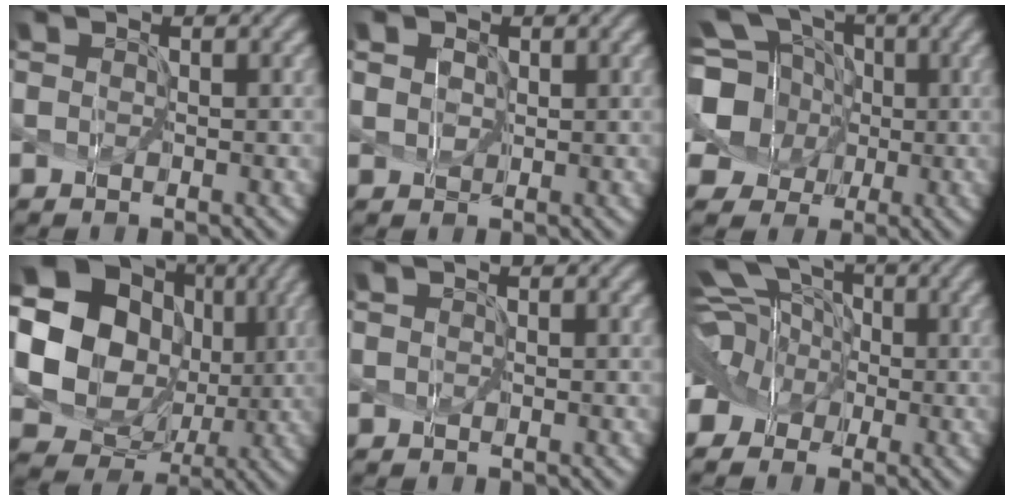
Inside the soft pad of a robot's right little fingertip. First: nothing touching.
{"total": 3.9, "force": [1.8, 2.9, 1.8], "torque": [-0.025, 0.032, 0.003]}
{"total": 8.7, "force": [1.0, 7.7, 4.0], "torque": [-0.098, 0.008, -0.017]}
{"total": 16.1, "force": [2.7, 13.9, 7.7], "torque": [-0.173, 0.005, 0.043]}
{"total": 0.0}
{"total": 9.2, "force": [1.0, 7.3, 5.6], "torque": [-0.111, 0.016, -0.028]}